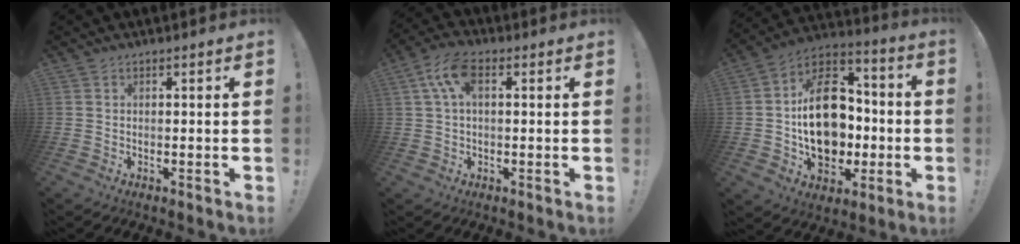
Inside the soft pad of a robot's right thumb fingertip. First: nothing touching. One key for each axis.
{"total": 8.1, "fx": 2.5, "fy": 4.0, "fz": 6.6, "tx": -0.123, "ty": 0.008, "tz": 0.048}
{"total": 22.7, "fx": -1.8, "fy": 16.2, "fz": 15.8, "tx": -0.253, "ty": 0.023, "tz": -0.013}